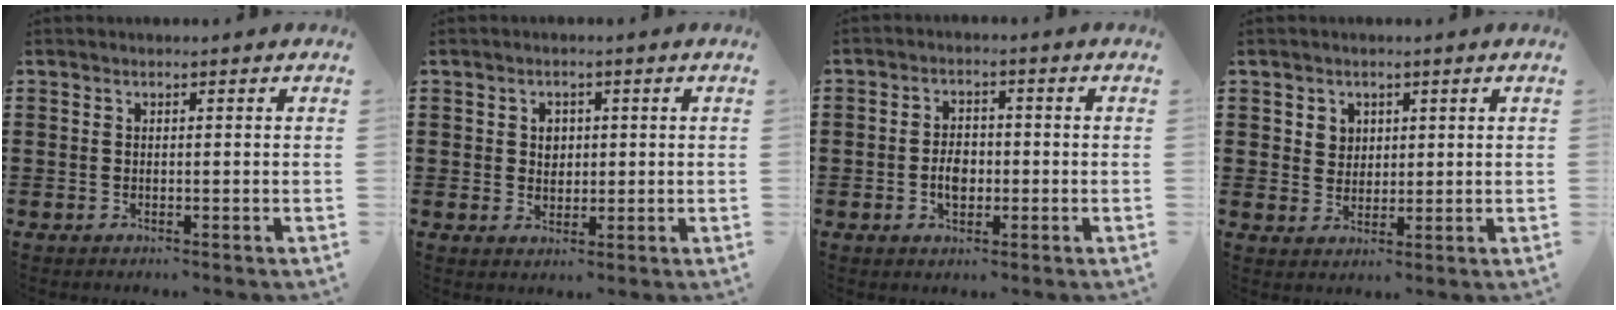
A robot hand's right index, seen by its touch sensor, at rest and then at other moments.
{"total": 2.1, "force": [0.5, 1.8, 1.0], "torque": [-0.026, 0.011, 0.007]}
{"total": 3.4, "force": [-0.7, 2.1, 2.5], "torque": [-0.042, -0.001, -0.014]}
{"total": 2.6, "force": [1.3, 2.3, 0.3], "torque": [-0.017, 0.010, 0.024]}